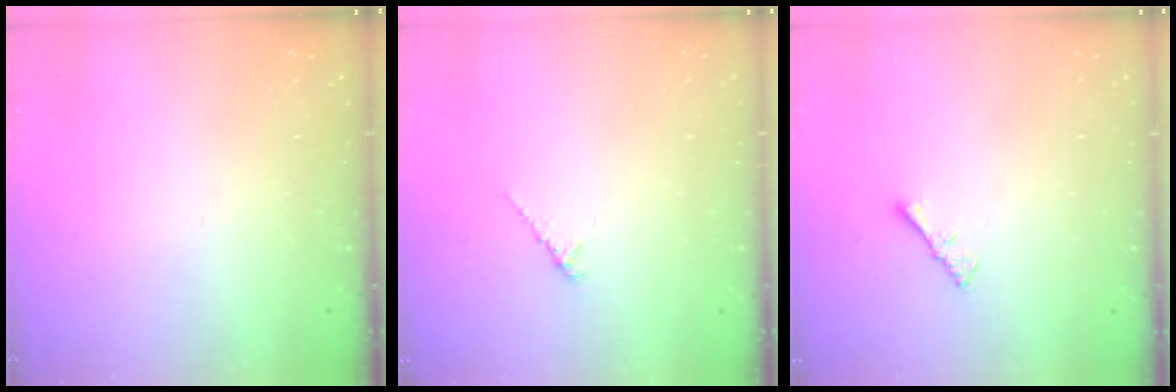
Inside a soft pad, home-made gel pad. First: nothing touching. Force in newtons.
{"total": 2.0, "press": 2.0, "slide": 0.6}
{"total": 1.3, "press": 1.2, "slide": 0.4}